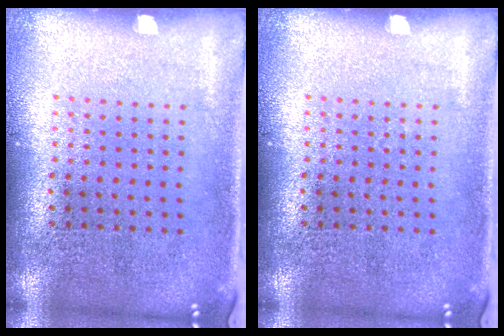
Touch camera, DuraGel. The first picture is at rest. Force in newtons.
{"total": 0.0}